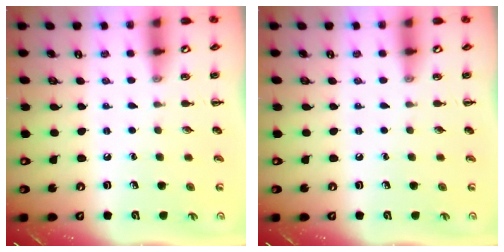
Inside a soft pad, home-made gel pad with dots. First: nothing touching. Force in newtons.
{"total": 0.0}